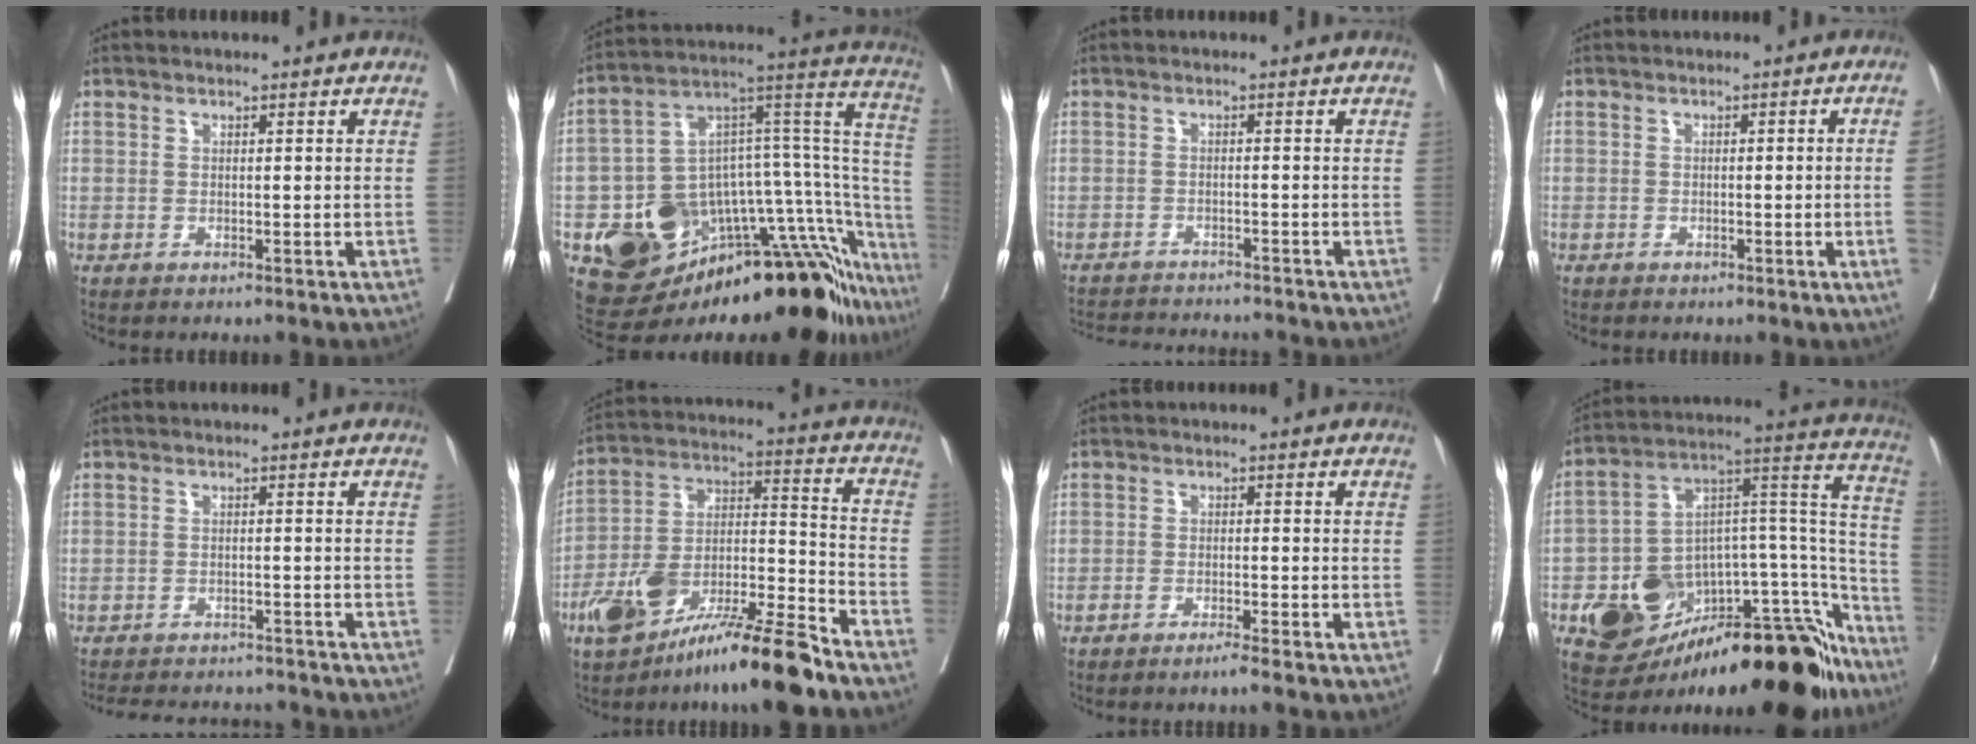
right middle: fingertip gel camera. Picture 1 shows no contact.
{"total": 27.8, "force": [-16.9, 9.6, 20.0], "torque": [-0.181, 0.060, -0.231]}
{"total": 9.3, "force": [-9.0, 0.7, 2.3], "torque": [-0.032, -0.002, -0.129]}
{"total": 3.5, "force": [-0.8, -0.6, 3.3], "torque": [-0.040, 0.004, -0.009]}
{"total": 10.8, "force": [-10.2, 2.3, 2.8], "torque": [-0.050, 0.006, -0.135]}
{"total": 18.2, "force": [-12.8, 2.4, 12.6], "torque": [-0.228, 0.006, -0.224]}
{"total": 2.1, "force": [-1.8, -0.2, 1.1], "torque": [-0.021, 0.000, -0.034]}
{"total": 29.8, "force": [-19.5, 11.4, 19.4], "torque": [-0.190, 0.033, -0.273]}